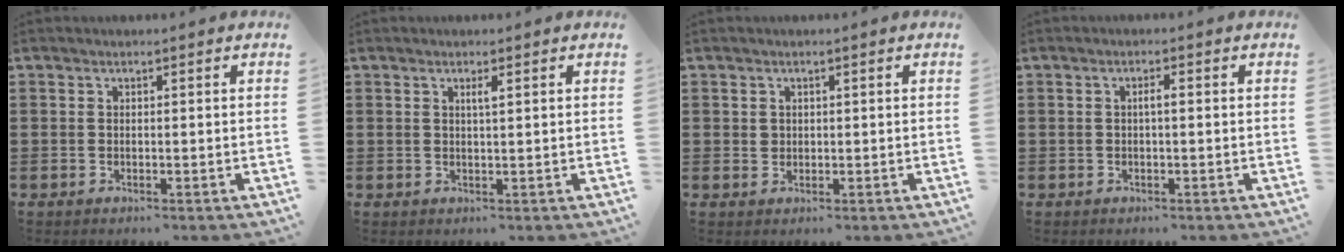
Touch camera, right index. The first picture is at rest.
{"total": 1.2, "force": [0.5, 0.1, 1.1], "torque": [-0.023, 0.000, 0.008]}
{"total": 1.0, "force": [0.4, 0.9, 0.3], "torque": [-0.008, 0.004, 0.008]}
{"total": 1.4, "force": [-0.1, 0.2, 1.4], "torque": [-0.026, 0.002, -0.004]}